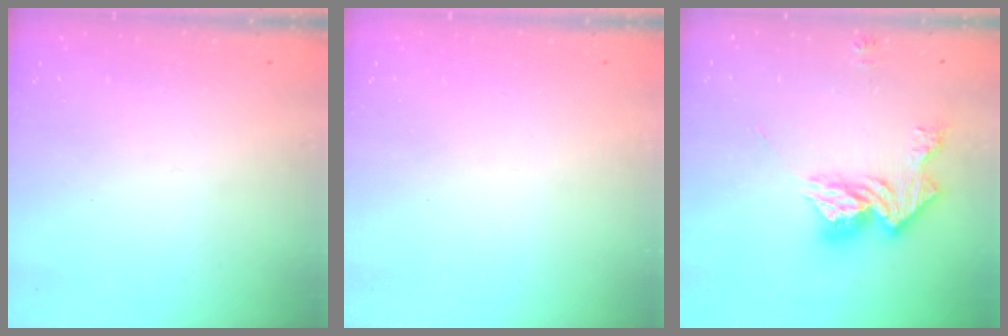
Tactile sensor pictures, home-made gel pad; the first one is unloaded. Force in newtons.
{"total": 1.1, "press": 1.1, "slide": 0.1}
{"total": 14.0, "press": 13.9, "slide": 1.2}